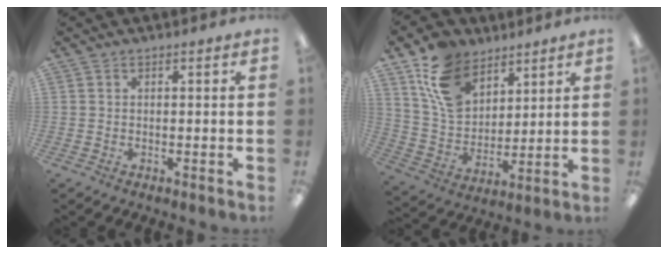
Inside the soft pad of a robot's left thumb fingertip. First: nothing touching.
{"total": 14.5, "force": [8.8, 9.6, 6.4], "torque": [-0.134, -0.029, 0.175]}